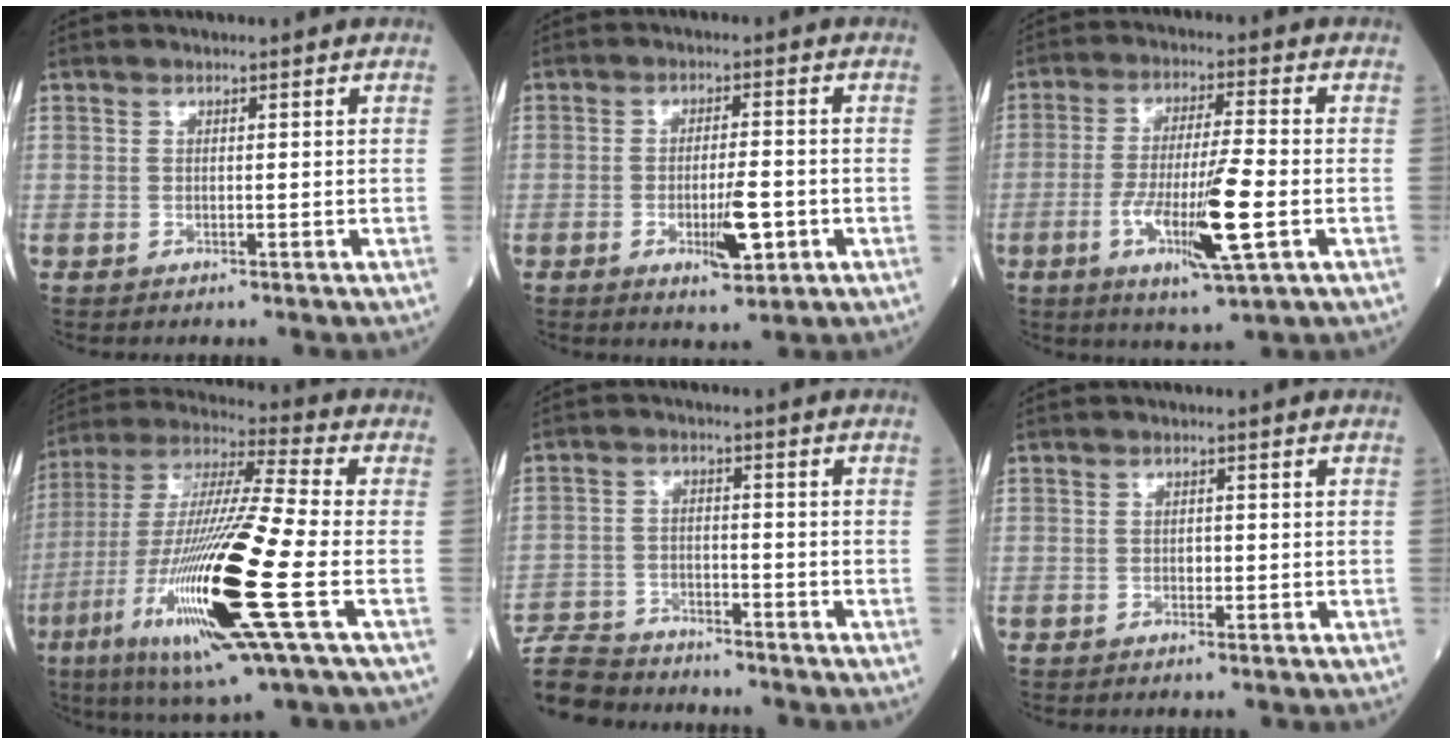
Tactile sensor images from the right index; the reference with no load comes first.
{"total": 5.9, "force": [-1.8, 1.4, 5.5], "torque": [-0.089, -0.005, -0.023]}
{"total": 11.4, "force": [-3.2, 0.5, 10.9], "torque": [-0.202, -0.017, -0.057]}
{"total": 23.4, "force": [-7.1, 1.2, 22.3], "torque": [-0.455, -0.038, -0.133]}
{"total": 9.3, "force": [-9.0, 1.7, 1.0], "torque": [-0.025, -0.001, -0.167]}
{"total": 0.5, "force": [-0.1, 0.2, 0.4], "torque": [-0.007, 0.001, -0.004]}